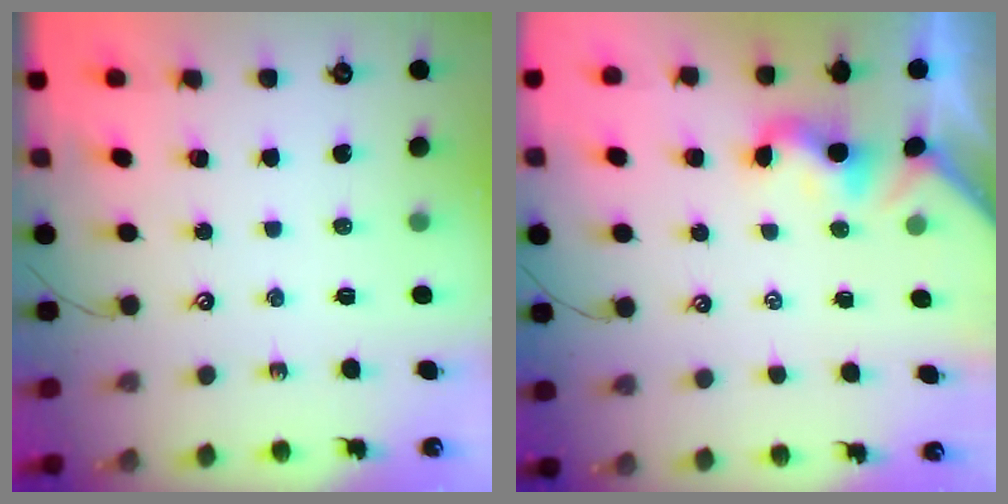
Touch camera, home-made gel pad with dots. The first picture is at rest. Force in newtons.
{"total": 1.8, "press": 1.8, "slide": 0.5}